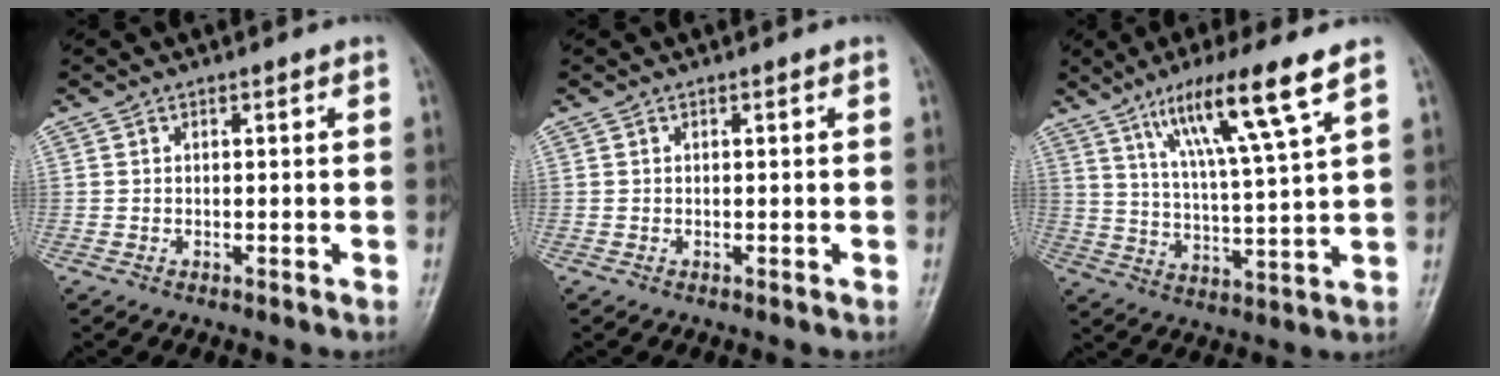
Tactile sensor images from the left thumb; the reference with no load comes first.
{"total": 0.0}
{"total": 14.1, "force": [8.0, 0.8, 11.5], "torque": [-0.205, -0.031, 0.145]}